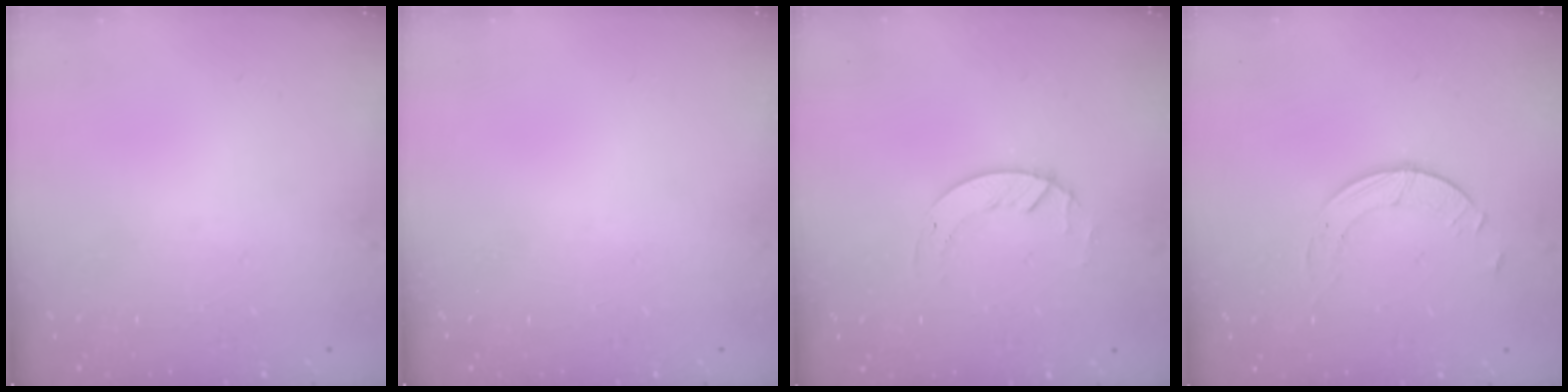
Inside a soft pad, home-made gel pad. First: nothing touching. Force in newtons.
{"total": 0.0}
{"total": 2.6, "press": 2.6, "slide": 0.3}
{"total": 1.8, "press": 1.8, "slide": 0.2}